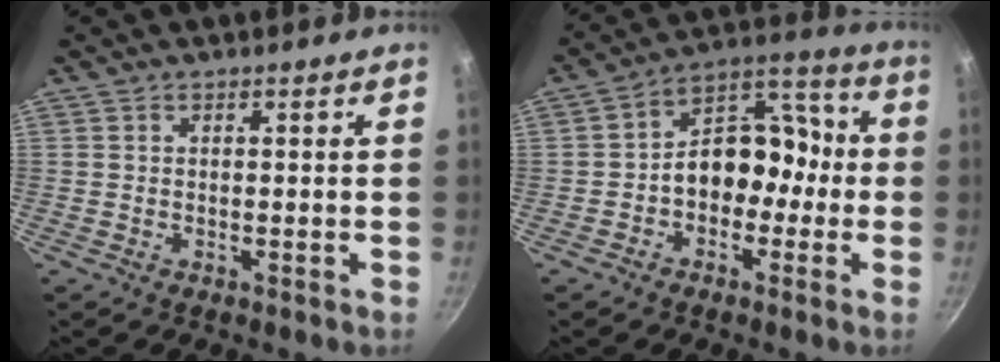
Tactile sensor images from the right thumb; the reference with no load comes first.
{"total": 12.9, "force": [-2.1, 9.5, 8.4], "torque": [-0.065, 0.069, -0.045]}